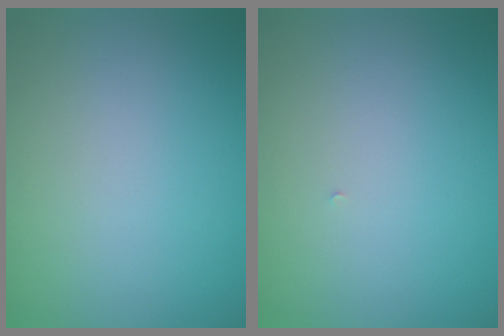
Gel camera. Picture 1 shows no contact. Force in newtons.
{"total": 0.0}